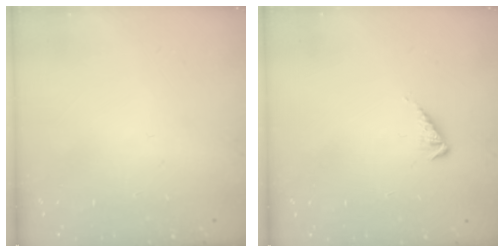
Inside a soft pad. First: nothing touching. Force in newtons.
{"total": 3.3, "press": 3.2, "slide": 0.5}